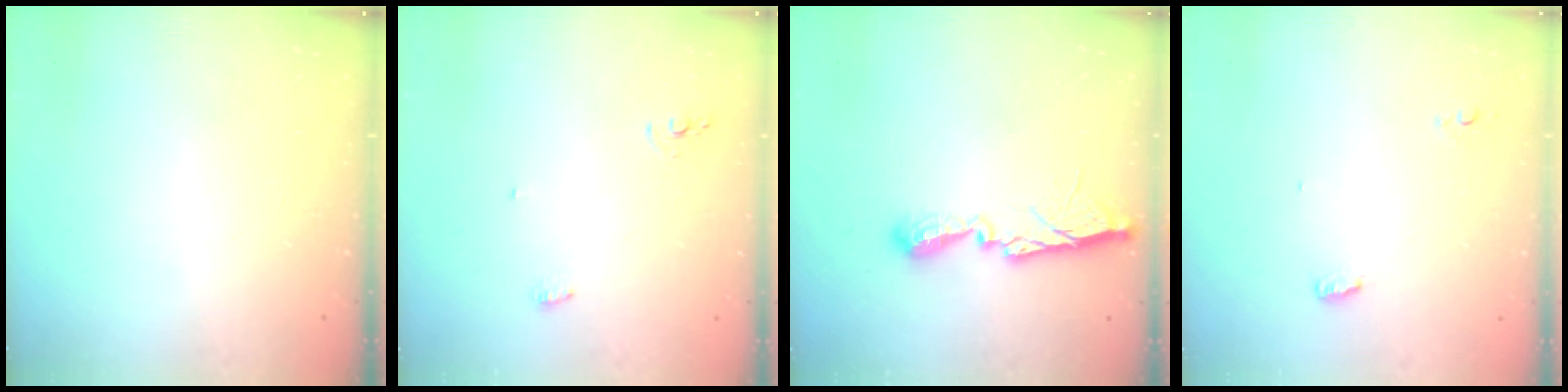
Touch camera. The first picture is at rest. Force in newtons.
{"total": 4.5, "press": 4.2, "slide": 1.5}
{"total": 10.7, "press": 10.7, "slide": 0.3}
{"total": 4.2, "press": 4.0, "slide": 1.3}